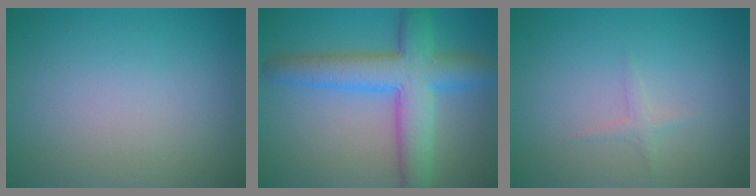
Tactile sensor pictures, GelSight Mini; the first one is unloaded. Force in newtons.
{"total": 7.6, "press": 7.6, "slide": 0.3}
{"total": 0.8, "press": 0.8, "slide": 0.1}